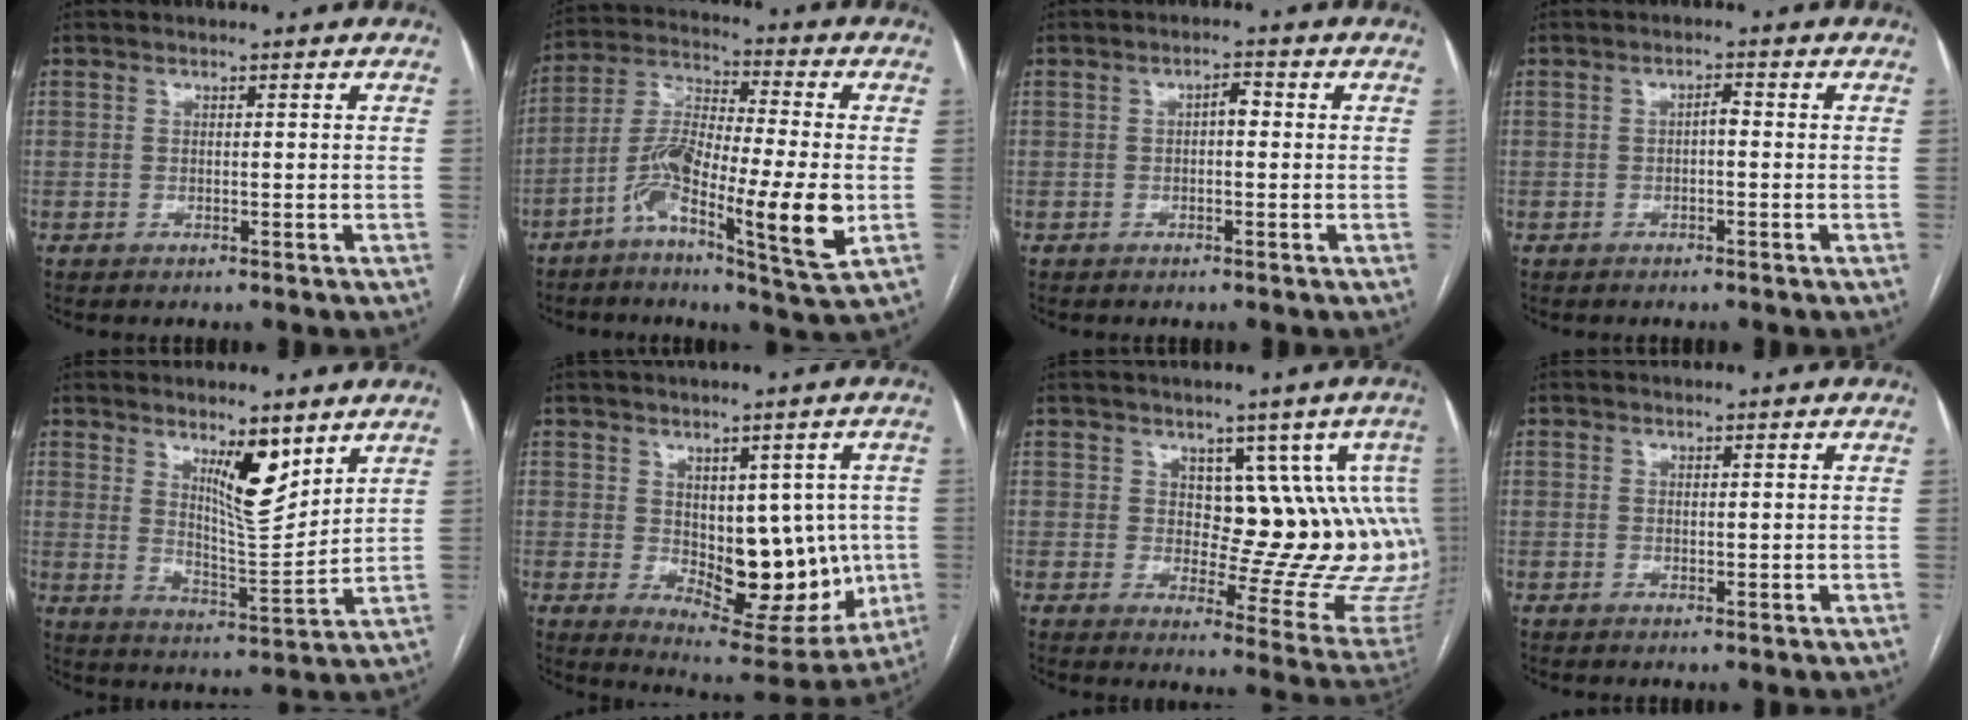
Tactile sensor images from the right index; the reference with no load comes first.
{"total": 14.6, "force": [-4.6, 1.9, 13.7], "torque": [-0.266, -0.002, -0.085]}
{"total": 2.0, "force": [0.0, 0.8, 1.9], "torque": [-0.027, 0.008, -0.003]}
{"total": 1.5, "force": [-0.3, 0.5, 1.4], "torque": [-0.021, 0.005, -0.007]}
{"total": 8.7, "force": [5.1, 1.9, 6.7], "torque": [-0.118, -0.015, 0.092]}
{"total": 14.2, "force": [-0.8, 7.3, 12.1], "torque": [-0.149, -0.002, 0.017]}
{"total": 13.0, "force": [3.3, 6.0, 11.1], "torque": [-0.106, -0.003, 0.042]}
{"total": 0.8, "force": [0.2, 0.5, 0.6], "torque": [-0.006, -0.002, 0.004]}